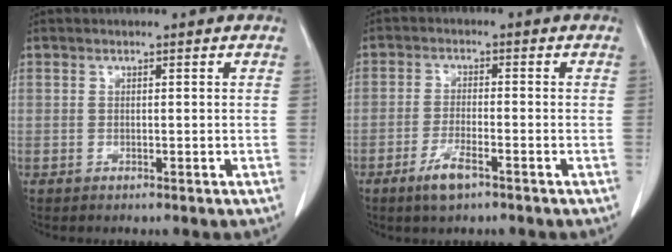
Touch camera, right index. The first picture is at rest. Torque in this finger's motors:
{"motor_torque": [0.50, -0.12, 0.23, 0.05]}